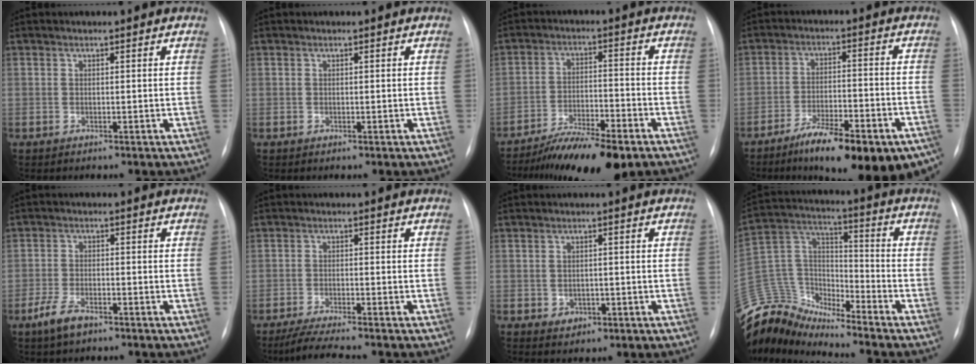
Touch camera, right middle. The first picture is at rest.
{"total": 0.0}
{"total": 11.7, "force": [-8.8, 2.1, 7.4], "torque": [-0.119, -0.018, -0.146]}
{"total": 18.5, "force": [-13.0, 4.7, 12.3], "torque": [-0.121, 0.014, -0.193]}
{"total": 4.3, "force": [-2.9, 1.6, 2.7], "torque": [-0.064, -0.003, -0.053]}
{"total": 5.9, "force": [-5.0, -0.5, 3.1], "torque": [-0.055, -0.022, -0.086]}
{"total": 2.3, "force": [-0.7, 1.9, 1.1], "torque": [-0.014, 0.005, 0.002]}
{"total": 13.3, "force": [-13.1, 1.6, 1.2], "torque": [-0.025, 0.064, -0.256]}